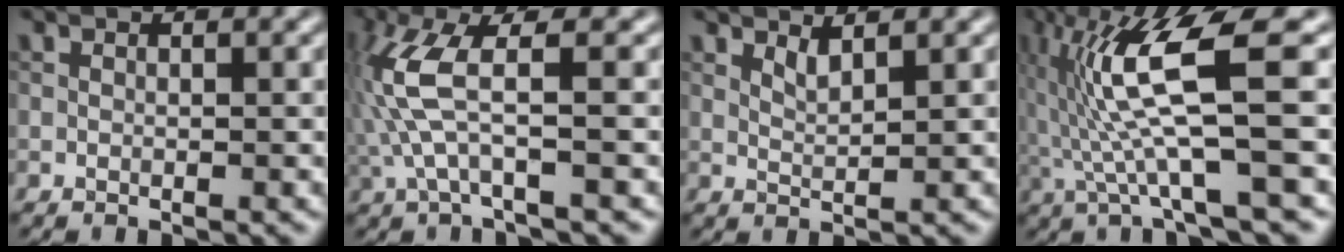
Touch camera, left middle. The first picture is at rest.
{"total": 5.5, "force": [0.2, 1.0, 5.4], "torque": [-0.138, 0.009, 0.002]}
{"total": 1.4, "force": [1.2, 0.2, 0.8], "torque": [-0.018, -0.002, 0.020]}
{"total": 8.4, "force": [0.2, 1.0, 8.3], "torque": [-0.167, 0.010, 0.008]}